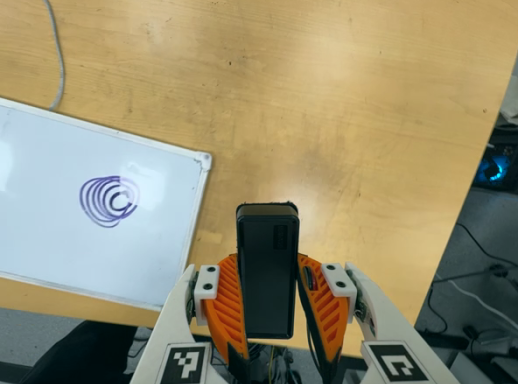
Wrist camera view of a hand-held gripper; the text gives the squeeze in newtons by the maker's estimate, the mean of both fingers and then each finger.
{"total": 4.7, "left": 3.3, "right": 6.0}